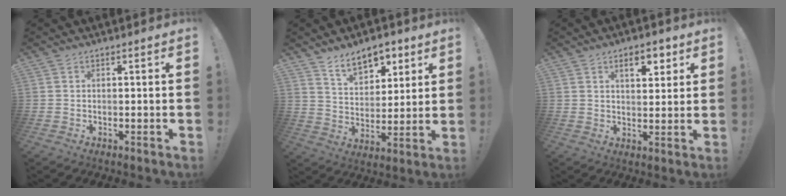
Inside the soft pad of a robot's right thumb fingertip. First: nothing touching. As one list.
[{"total": 10.9, "force": [7.6, 6.2, 4.8], "torque": [-0.055, -0.046, 0.140]}, {"total": 6.9, "force": [3.7, 3.2, 4.9], "torque": [-0.057, -0.010, 0.058]}]